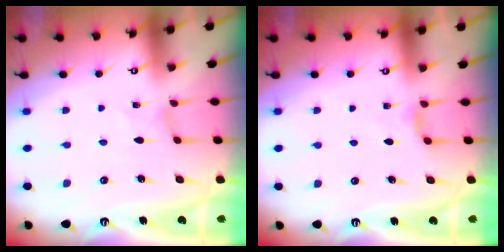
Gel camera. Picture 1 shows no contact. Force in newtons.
{"total": 1.9, "press": 1.9, "slide": 0.4}